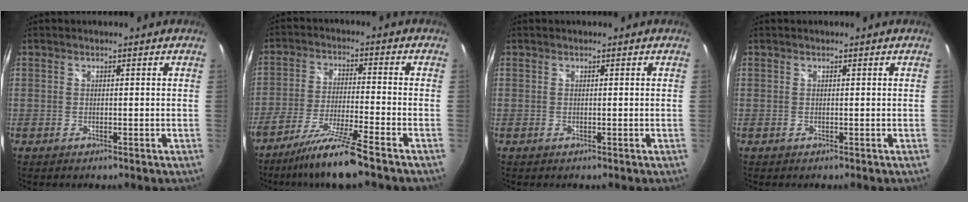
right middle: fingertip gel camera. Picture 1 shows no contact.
{"total": 10.4, "force": [-8.3, -1.1, 6.2], "torque": [-0.132, -0.015, -0.147]}
{"total": 0.0}
{"total": 0.0}